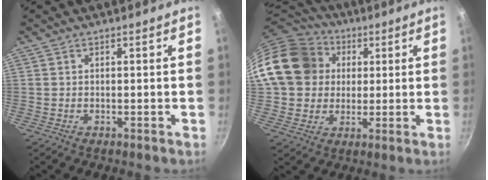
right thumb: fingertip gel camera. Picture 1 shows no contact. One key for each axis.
{"total": 18.8, "fx": 3.6, "fy": 16.1, "fz": 8.9, "tx": -0.152, "ty": 0.032, "tz": 0.063}